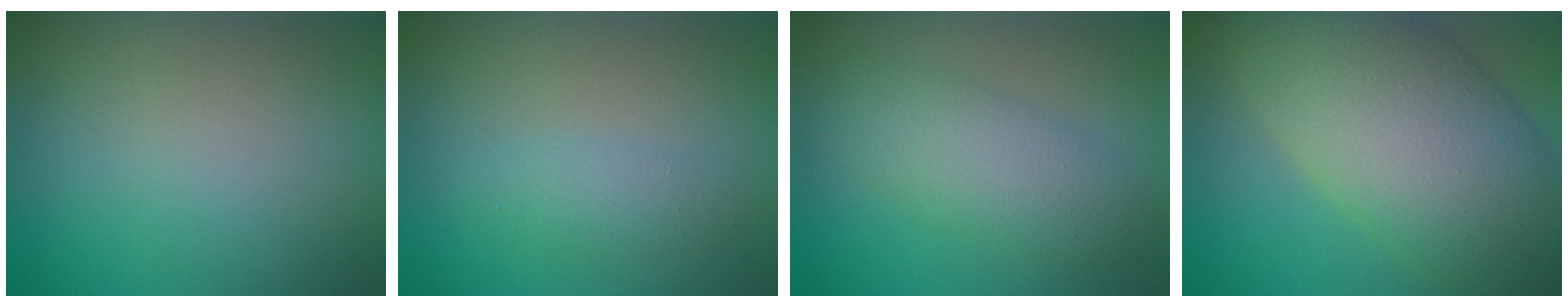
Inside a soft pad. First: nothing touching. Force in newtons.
{"total": 1.6, "press": 1.6, "slide": 0.0}
{"total": 4.5, "press": 4.5, "slide": 0.2}
{"total": 12.9, "press": 12.9, "slide": 0.5}